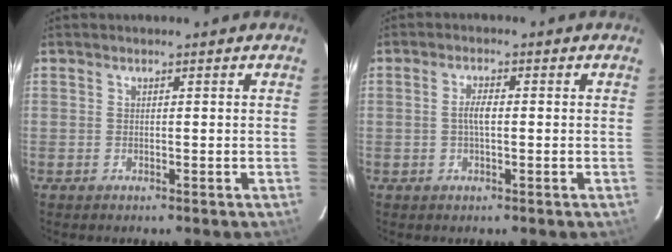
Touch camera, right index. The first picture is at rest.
{"total": 2.6, "force": [-0.2, 0.8, 2.5], "torque": [-0.049, 0.004, -0.004]}